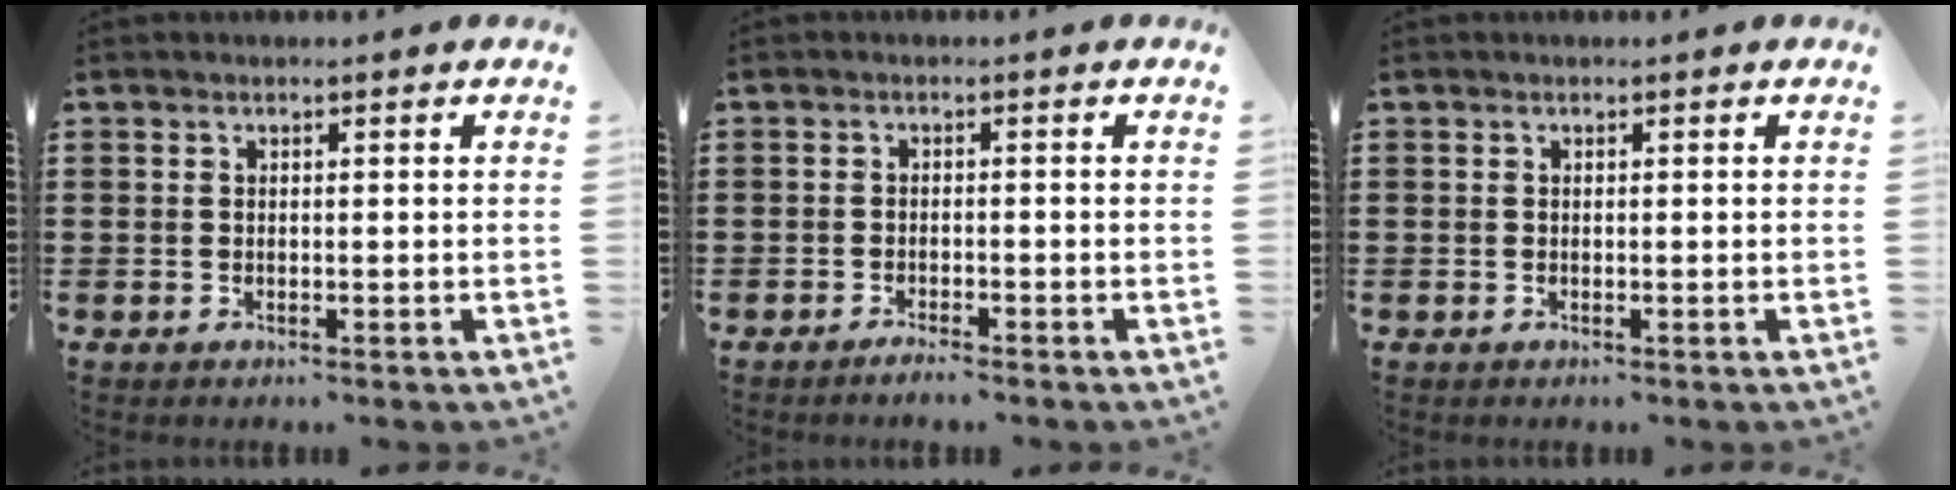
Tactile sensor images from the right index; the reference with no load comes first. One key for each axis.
{"total": 1.5, "fx": -1.4, "fy": -0.1, "fz": 0.5, "tx": -0.009, "ty": -0.001, "tz": -0.026}
{"total": 0.0}